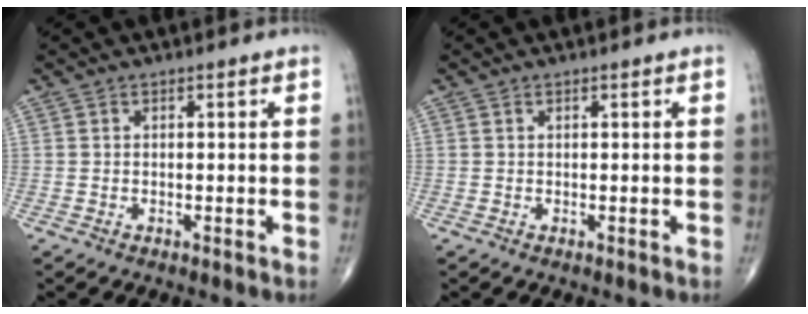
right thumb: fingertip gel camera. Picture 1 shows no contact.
{"total": 0.0}